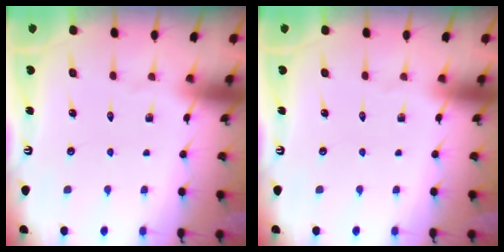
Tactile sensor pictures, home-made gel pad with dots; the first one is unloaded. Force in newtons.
{"total": 0.0}